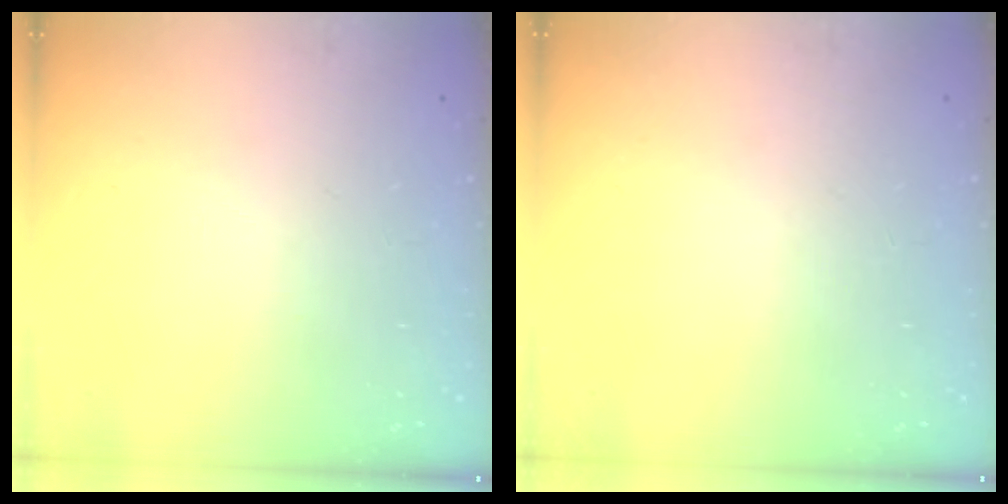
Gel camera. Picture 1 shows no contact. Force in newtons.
{"total": 0.0}